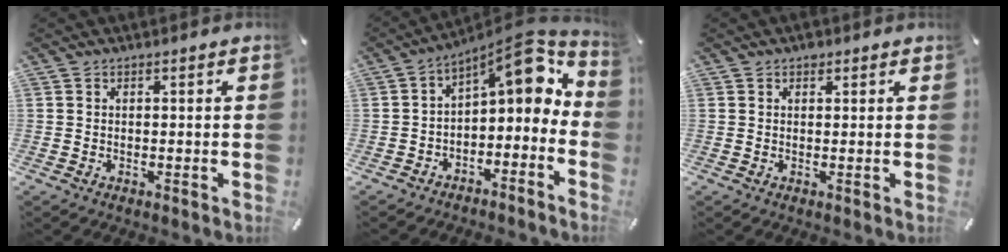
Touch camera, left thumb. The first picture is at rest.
{"total": 8.8, "force": [5.1, 3.8, 6.1], "torque": [-0.084, -0.058, 0.087]}
{"total": 1.2, "force": [0.7, 0.9, 0.3], "torque": [0.001, -0.001, 0.012]}